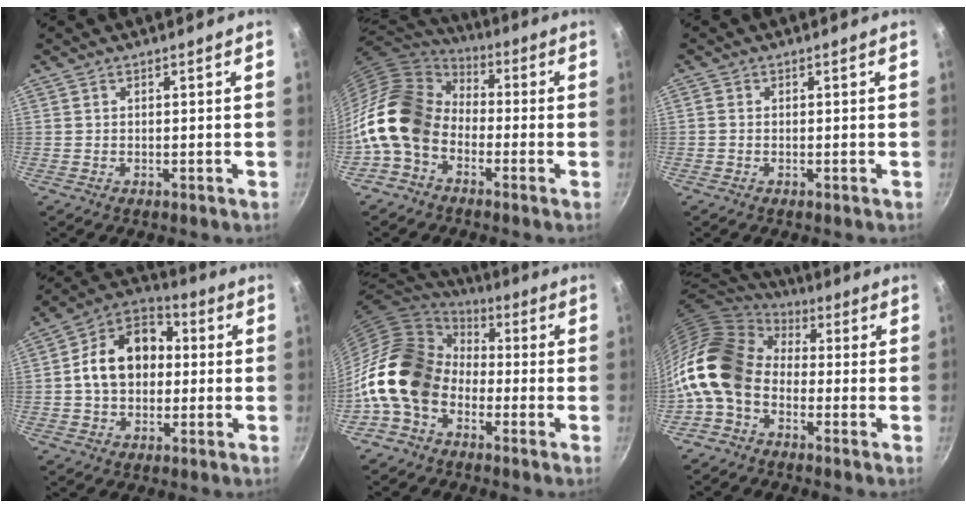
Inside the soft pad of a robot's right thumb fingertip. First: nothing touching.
{"total": 16.2, "force": [-4.0, 11.8, 10.4], "torque": [-0.171, 0.052, -0.103]}
{"total": 0.7, "force": [-0.2, 0.6, 0.3], "torque": [-0.006, 0.002, -0.007]}
{"total": 15.1, "force": [0.5, 11.3, 10.0], "torque": [-0.135, 0.037, -0.012]}
{"total": 17.2, "force": [-4.1, 12.7, 10.9], "torque": [-0.175, 0.054, -0.101]}
{"total": 16.1, "force": [-2.2, 11.6, 11.0], "torque": [-0.195, 0.042, -0.066]}